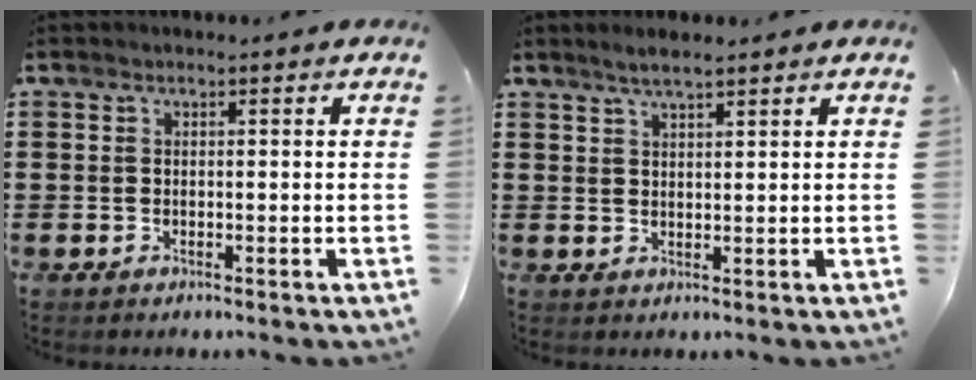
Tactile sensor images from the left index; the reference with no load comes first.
{"total": 2.5, "force": [2.0, 0.4, 1.4], "torque": [-0.031, 0.005, 0.037]}